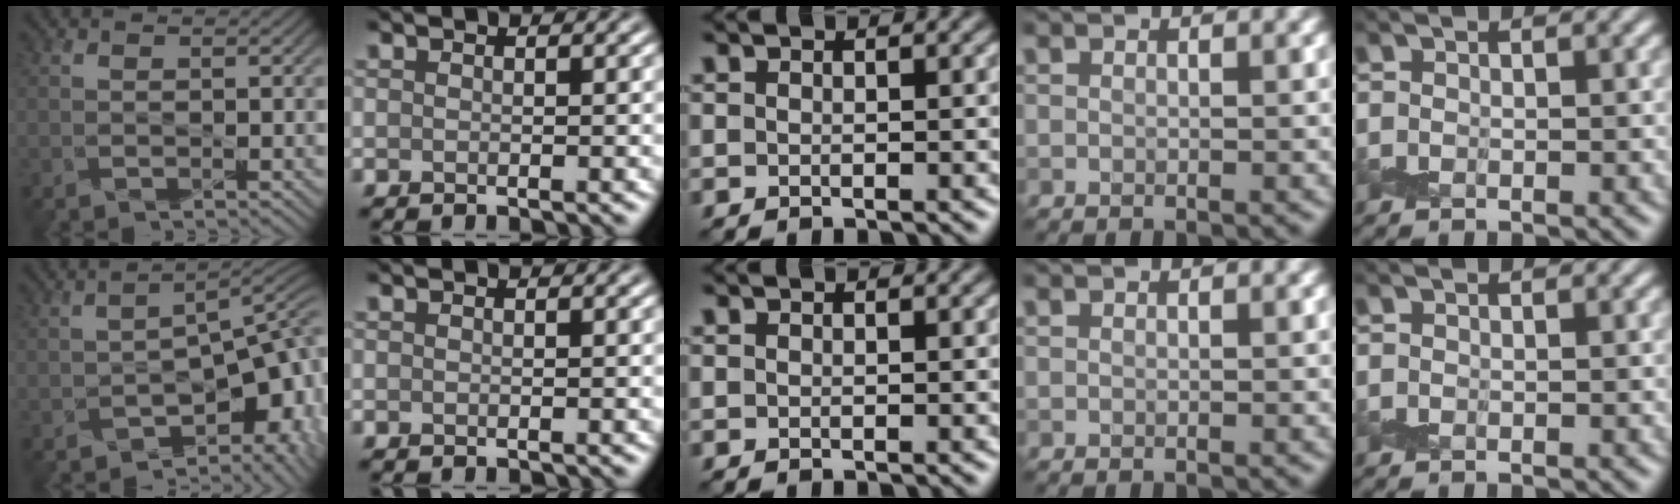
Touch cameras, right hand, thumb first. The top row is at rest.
{"thumb": {"total": 9.4, "force": [-5.7, 3.9, 6.4], "torque": [-0.081, -0.021, -0.072]}}